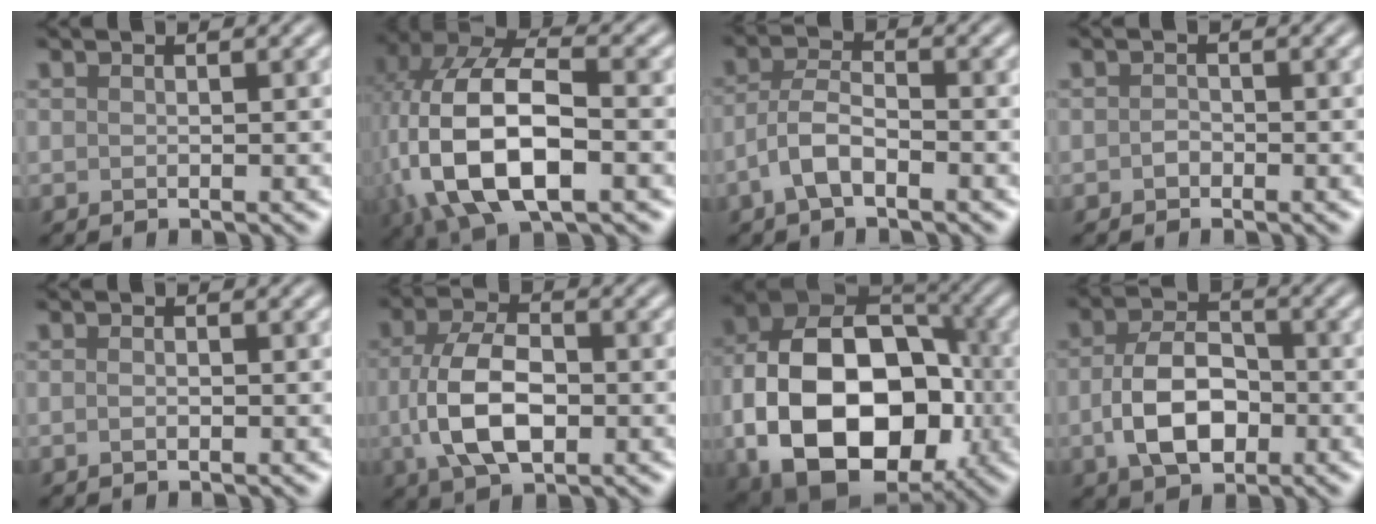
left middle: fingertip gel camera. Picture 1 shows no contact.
{"total": 12.7, "force": [-2.3, 6.7, 10.5], "torque": [-0.229, -0.001, -0.041]}
{"total": 3.6, "force": [-1.7, 1.6, 2.8], "torque": [-0.055, 0.009, -0.040]}
{"total": 0.6, "force": [-0.3, 0.5, 0.3], "torque": [-0.009, 0.001, -0.008]}
{"total": 0.7, "force": [-0.1, 0.3, 0.6], "torque": [-0.014, 0.000, -0.005]}
{"total": 7.1, "force": [-0.8, 4.0, 5.8], "torque": [-0.126, 0.000, -0.017]}
{"total": 18.2, "force": [-3.4, 12.8, 12.4], "torque": [-0.204, -0.023, -0.042]}
{"total": 6.6, "force": [-1.3, 4.1, 4.9], "torque": [-0.099, 0.000, -0.026]}